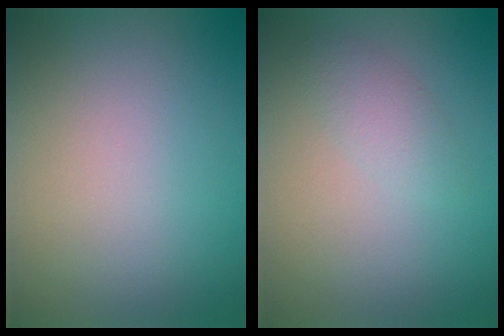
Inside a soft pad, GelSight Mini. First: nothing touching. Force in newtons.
{"total": 1.6, "press": 1.6, "slide": 0.0}